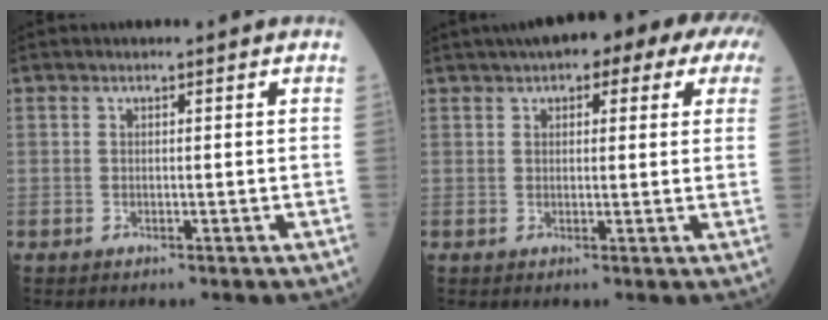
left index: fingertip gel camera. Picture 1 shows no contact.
{"total": 14.6, "force": [8.8, 4.8, 10.5], "torque": [-0.146, 0.056, 0.105]}